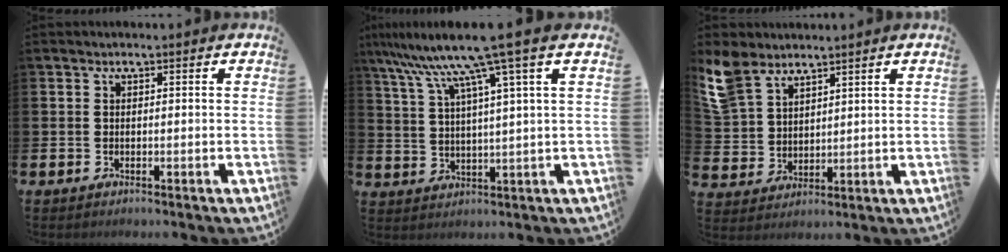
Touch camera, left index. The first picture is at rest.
{"total": 10.5, "force": [7.3, -0.4, 7.5], "torque": [-0.171, -0.030, 0.118]}
{"total": 7.5, "force": [6.2, 3.6, 2.1], "torque": [-0.063, -0.014, 0.119]}